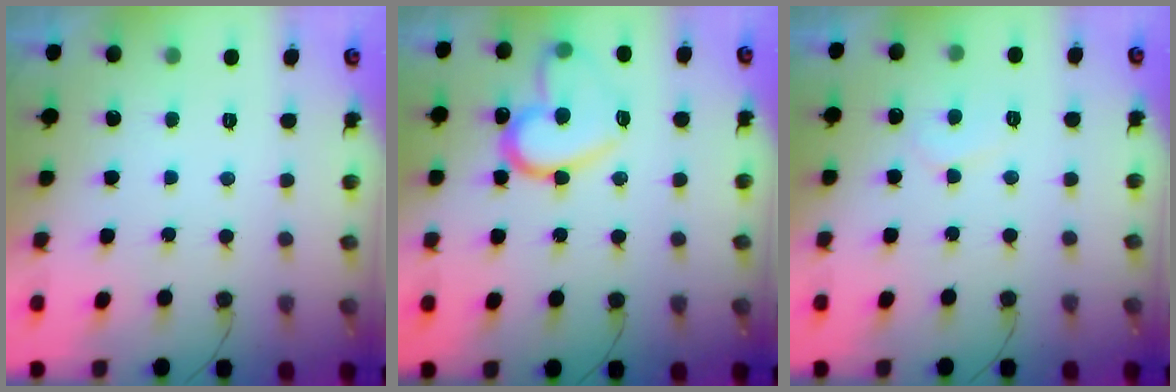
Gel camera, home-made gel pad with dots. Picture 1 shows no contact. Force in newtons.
{"total": 17.7, "press": 17.6, "slide": 1.2}
{"total": 6.1, "press": 6.1, "slide": 0.3}